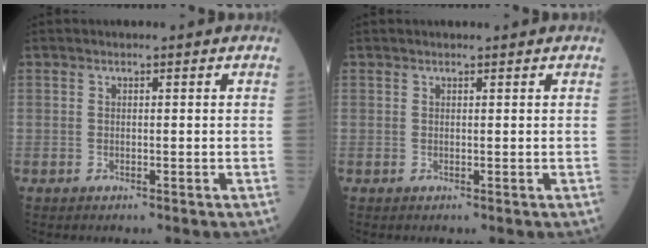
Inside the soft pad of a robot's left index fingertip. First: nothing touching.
{"total": 1.1, "force": [1.1, 0.2, 0.2], "torque": [-0.009, 0.012, 0.019]}